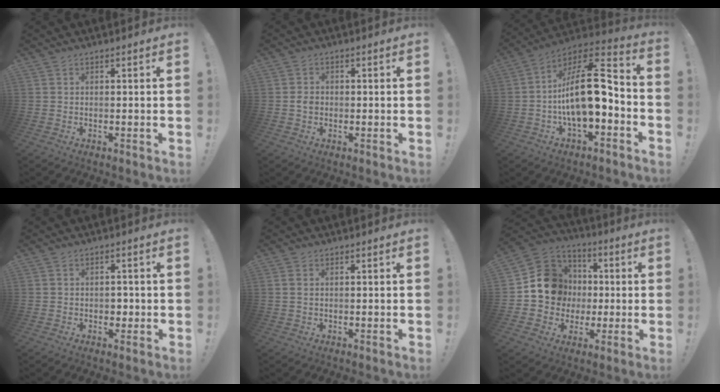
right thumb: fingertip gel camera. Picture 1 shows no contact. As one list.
[{"total": 3.8, "force": [-0.9, 2.9, 2.3], "torque": [-0.034, 0.011, -0.016]}, {"total": 18.4, "force": [-2.1, 8.0, 16.5], "torque": [-0.277, 0.013, -0.032]}, {"total": 2.5, "force": [-0.4, 2.2, 1.2], "torque": [-0.007, -0.002, -0.010]}, {"total": 1.1, "force": [0.5, 0.6, 0.8], "torque": [-0.010, -0.001, 0.008]}, {"total": 14.7, "force": [1.2, 13.7, 5.3], "torque": [-0.061, 0.008, 0.044]}]